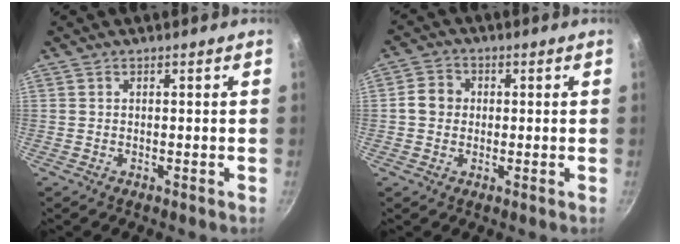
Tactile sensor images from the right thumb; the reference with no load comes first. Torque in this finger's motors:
{"motor_torque": [-0.29, 0.65, 0.66, -0.45, 0.00]}